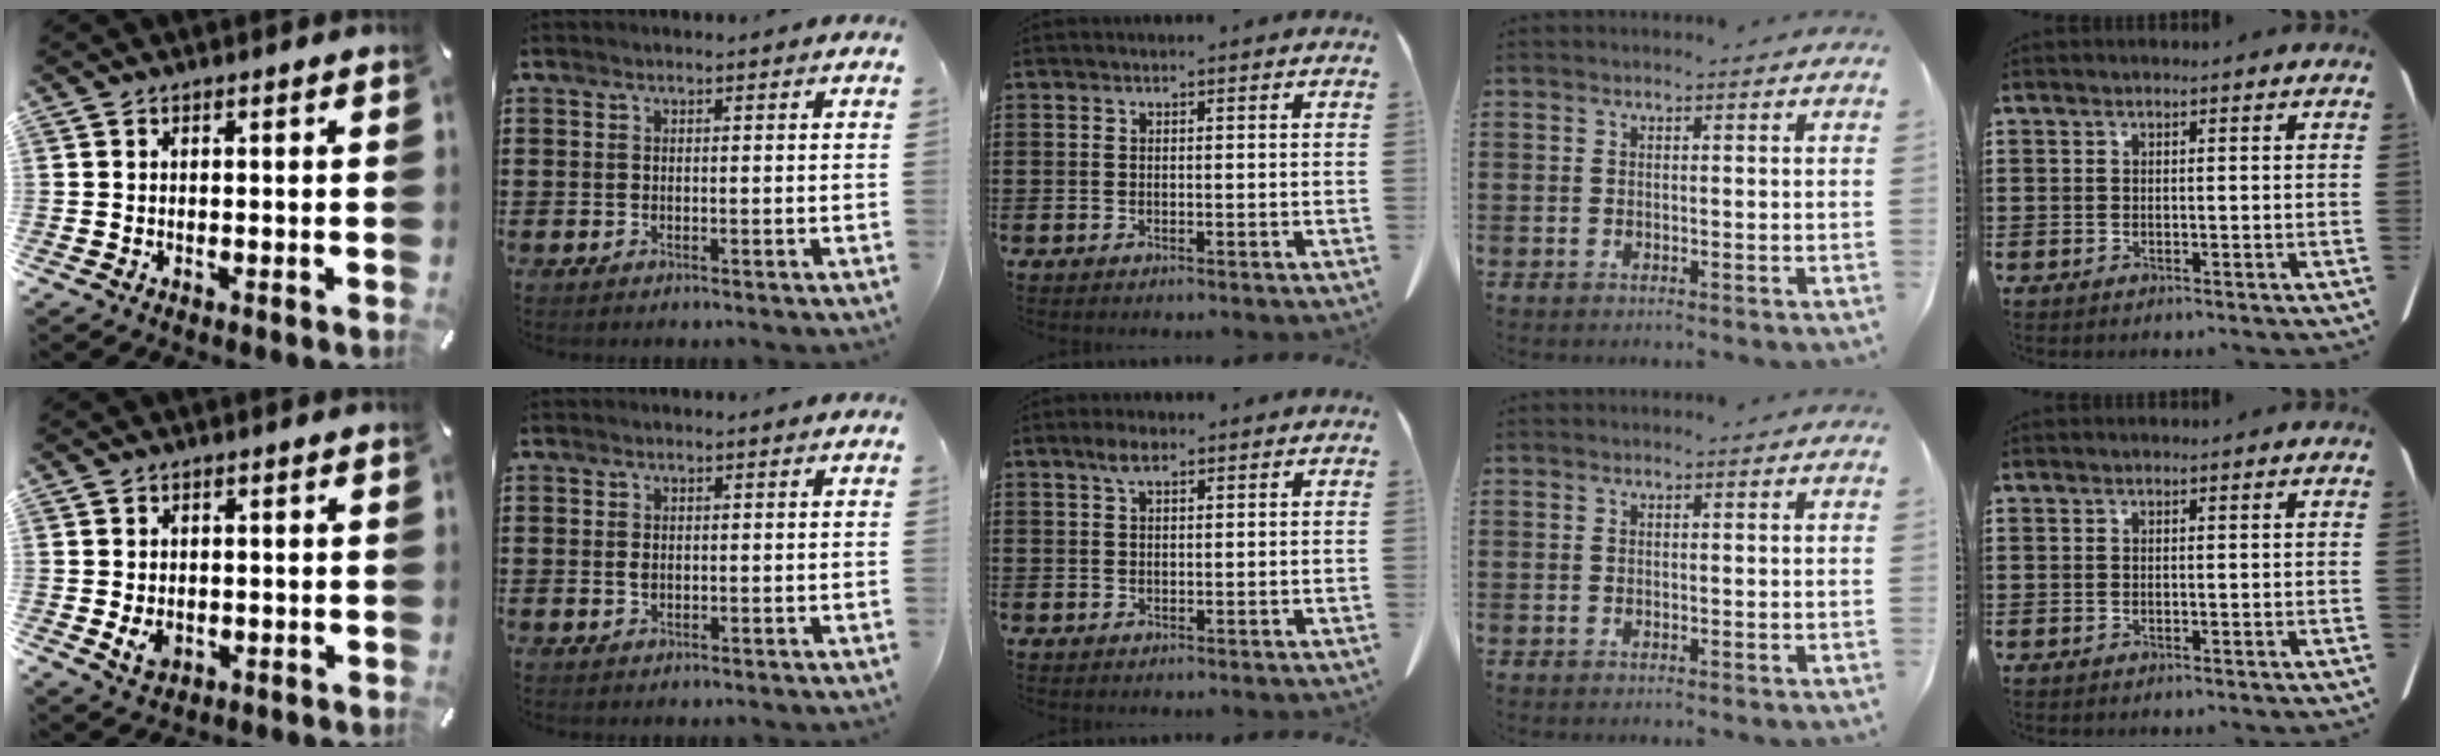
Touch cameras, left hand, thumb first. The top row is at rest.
{"thumb": {"total": 4.5, "force": [-0.8, 3.6, 2.6], "torque": [-0.049, -0.001, -0.014]}, "index": {"total": 1.0, "force": [0.2, 0.6, 0.8], "torque": [-0.019, 0.003, 0.002]}, "middle": {"total": 2.5, "force": [1.5, 0.9, 1.8], "torque": [-0.040, 0.005, 0.027]}}